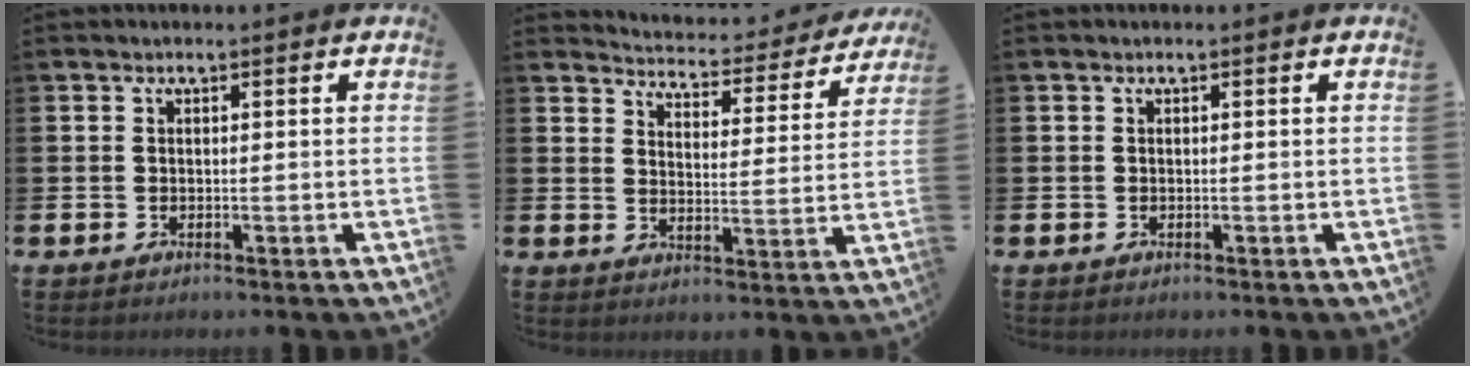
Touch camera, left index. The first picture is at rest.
{"total": 4.3, "force": [4.3, 0.7, 0.4], "torque": [-0.029, -0.040, 0.068]}
{"total": 0.0}